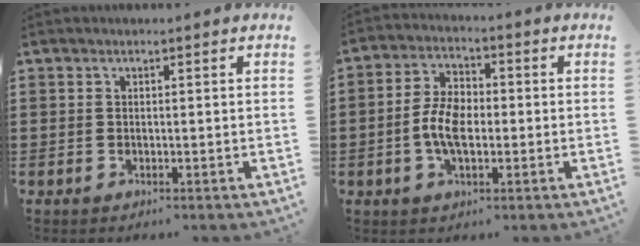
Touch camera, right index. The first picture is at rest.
{"total": 6.5, "force": [-1.1, 3.6, 5.3], "torque": [-0.125, 0.000, -0.027]}